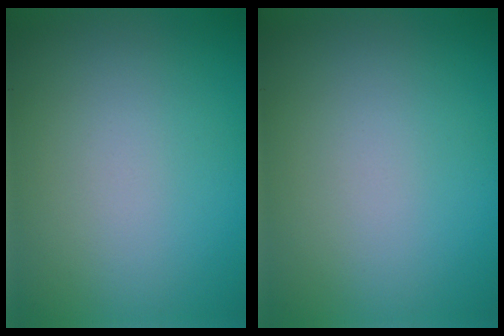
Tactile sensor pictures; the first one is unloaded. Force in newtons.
{"total": 0.0}